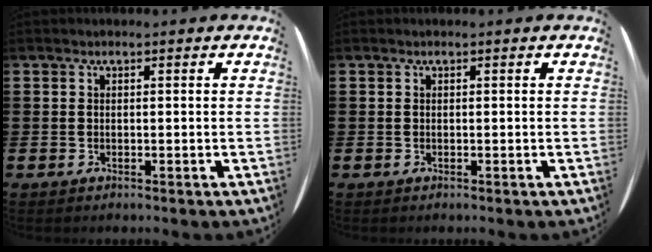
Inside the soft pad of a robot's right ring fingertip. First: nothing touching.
{"total": 0.0}